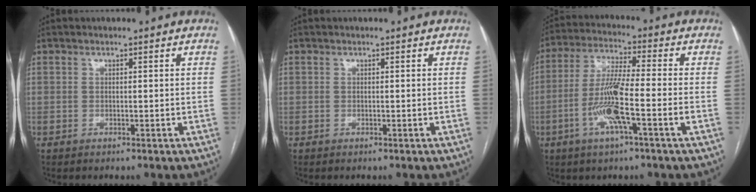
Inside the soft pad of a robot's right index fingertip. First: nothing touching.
{"total": 0.0}
{"total": 10.3, "force": [-3.2, 0.1, 9.8], "torque": [-0.195, -0.001, -0.067]}